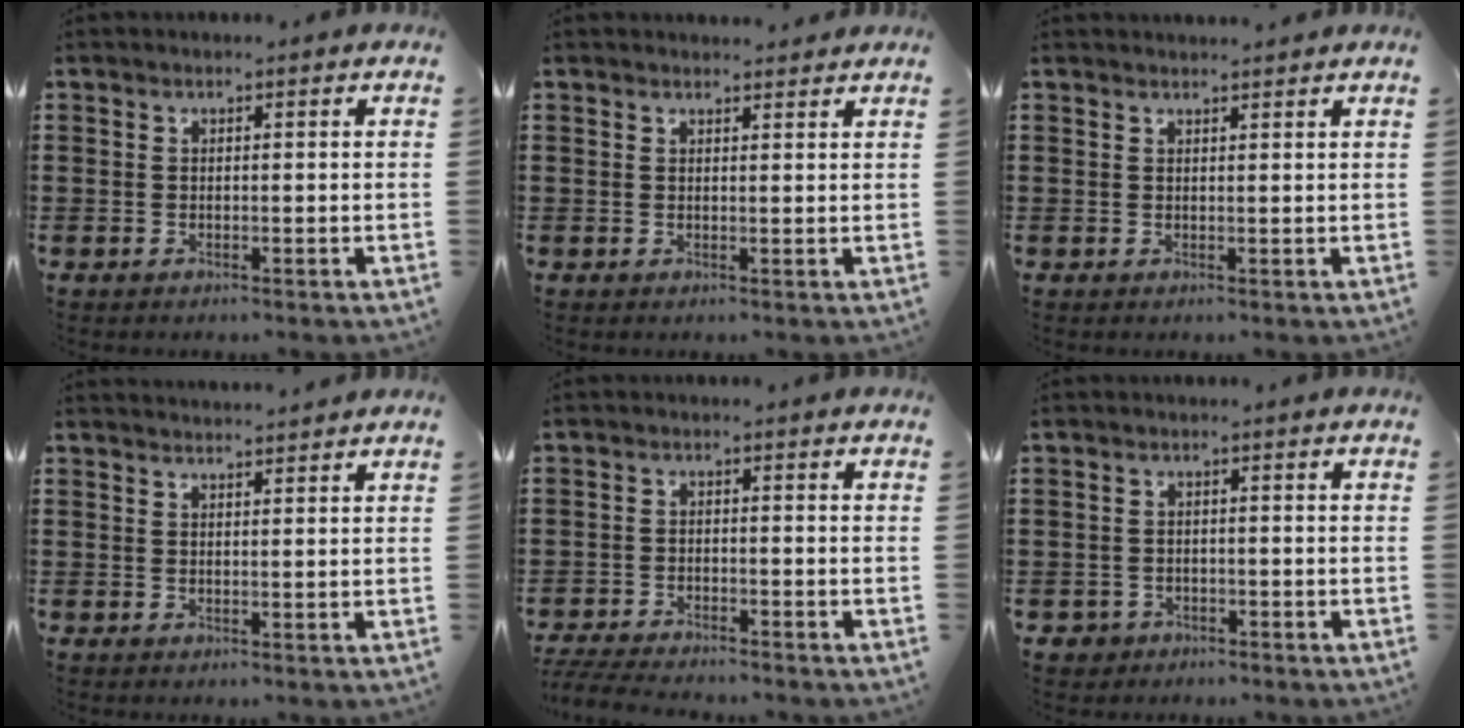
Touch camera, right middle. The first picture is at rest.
{"total": 1.2, "force": [1.2, 0.1, 0.1], "torque": [0.003, -0.002, 0.021]}
{"total": 1.1, "force": [1.1, -0.2, 0.2], "torque": [-0.004, -0.002, 0.021]}
{"total": 1.9, "force": [1.9, -0.2, 0.1], "torque": [-0.006, 0.003, 0.037]}
{"total": 3.8, "force": [-3.7, 0.3, 0.9], "torque": [-0.029, -0.005, -0.081]}
{"total": 1.6, "force": [-1.3, 1.0, 0.1], "torque": [-0.007, 0.001, -0.030]}